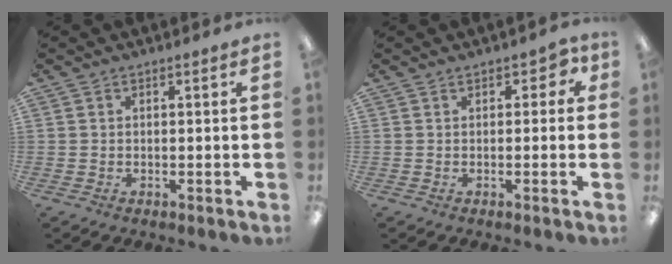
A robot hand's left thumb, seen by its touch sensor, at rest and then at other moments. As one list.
[{"total": 3.0, "force": [1.0, 2.0, 2.1], "torque": [-0.024, 0.001, 0.013]}]